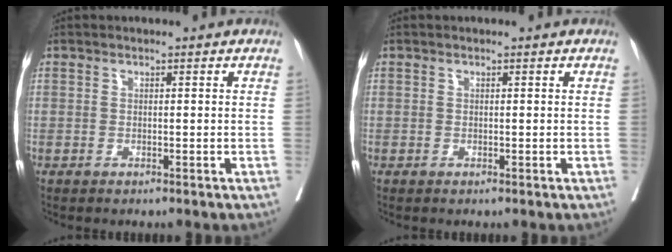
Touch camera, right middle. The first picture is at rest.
{"total": 0.0}